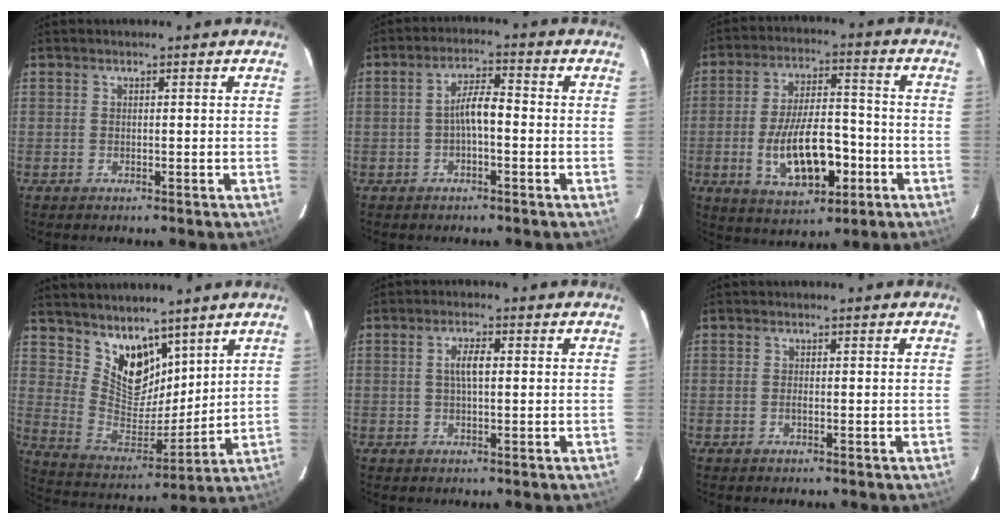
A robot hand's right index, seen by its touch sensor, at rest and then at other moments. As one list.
[{"total": 4.4, "force": [-1.2, 1.2, 4.1], "torque": [-0.078, 0.014, -0.020]}, {"total": 14.6, "force": [-4.5, 6.4, 12.2], "torque": [-0.232, 0.003, -0.060]}, {"total": 12.2, "force": [8.6, 6.7, 5.2], "torque": [-0.095, -0.004, 0.175]}, {"total": 3.2, "force": [0.4, 0.9, 3.1], "torque": [-0.059, 0.005, 0.008]}, {"total": 0.7, "force": [-0.3, 0.1, 0.6], "torque": [-0.012, 0.000, -0.006]}]